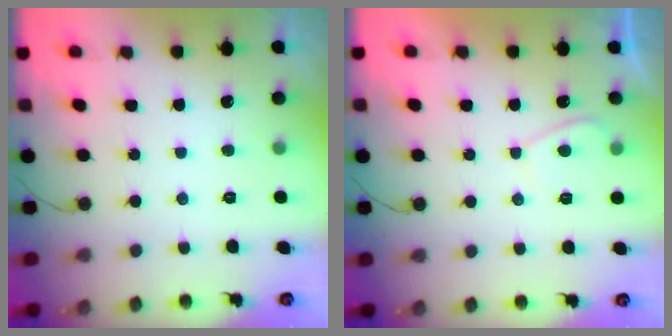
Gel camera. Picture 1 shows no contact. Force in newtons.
{"total": 1.8, "press": 1.7, "slide": 0.6}